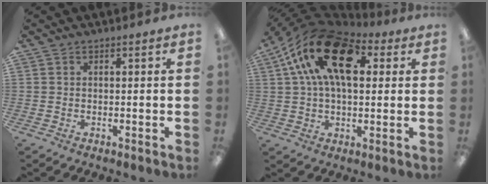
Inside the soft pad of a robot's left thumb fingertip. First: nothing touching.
{"total": 20.1, "force": [7.5, 11.2, 15.0], "torque": [-0.274, -0.011, 0.128]}